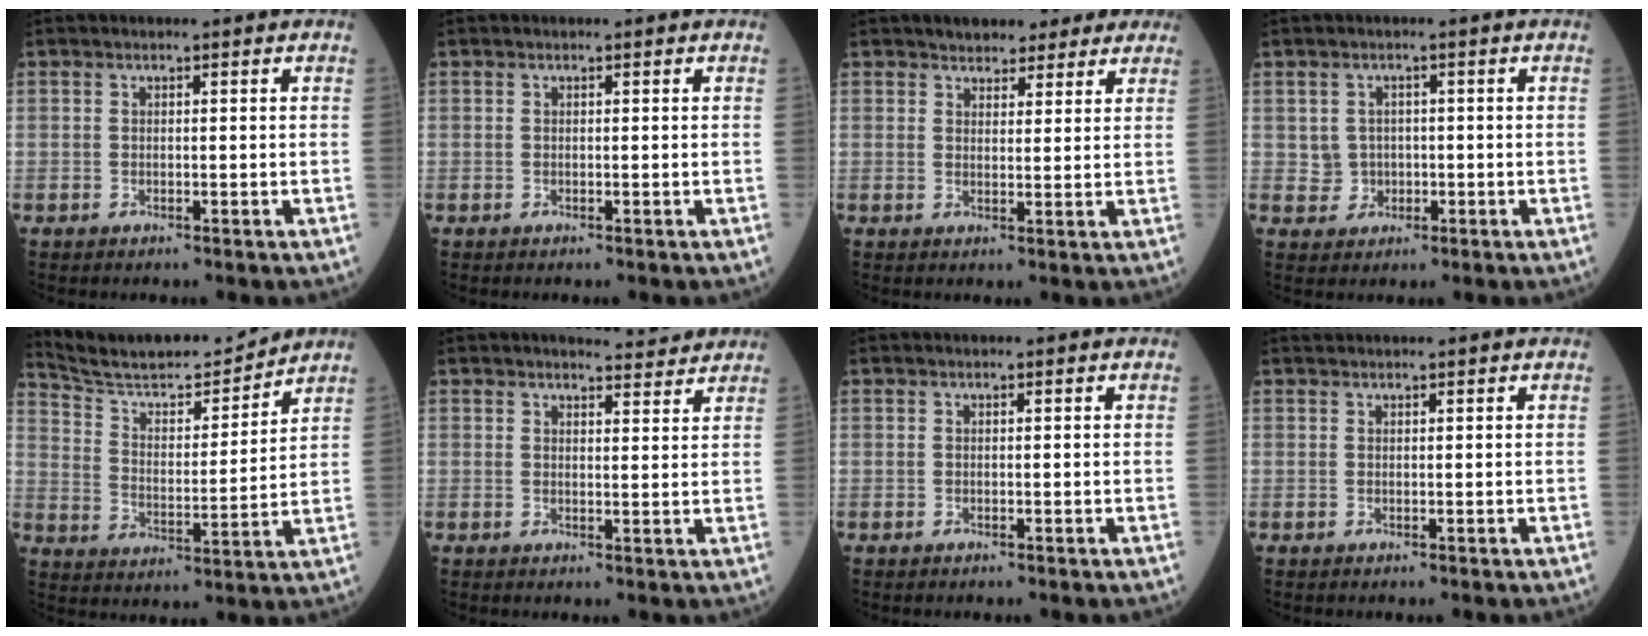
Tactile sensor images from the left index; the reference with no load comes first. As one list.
[{"total": 0.0}, {"total": 7.0, "force": [5.8, 3.2, 2.4], "torque": [-0.017, 0.019, 0.075]}, {"total": 2.7, "force": [-0.2, 2.7, 0.4], "torque": [-0.003, 0.007, 0.000]}, {"total": 14.5, "force": [13.8, 1.3, 4.0], "torque": [-0.077, -0.001, 0.234]}, {"total": 4.6, "force": [4.5, 0.7, 0.7], "torque": [-0.014, -0.001, 0.050]}, {"total": 0.0}, {"total": 1.2, "force": [1.2, -0.1, 0.3], "torque": [-0.004, 0.018, 0.026]}]